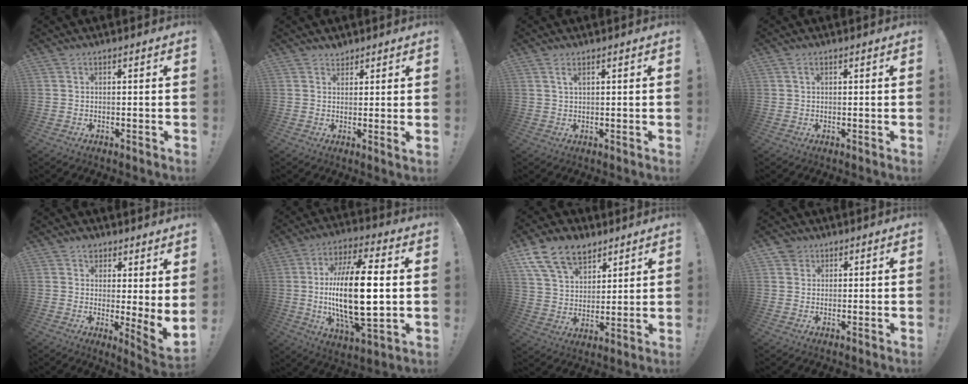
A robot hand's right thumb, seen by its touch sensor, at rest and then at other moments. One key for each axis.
{"total": 2.4, "fx": 2.2, "fy": 0.5, "fz": 0.6, "tx": 0.002, "ty": -0.017, "tz": 0.038}
{"total": 1.9, "fx": 1.0, "fy": 0.5, "fz": 1.5, "tx": -0.026, "ty": -0.001, "tz": 0.016}
{"total": 0.9, "fx": 0.5, "fy": 0.5, "fz": 0.5, "tx": -0.014, "ty": 0.004, "tz": 0.010}
{"total": 4.4, "fx": 2.4, "fy": 0.8, "fz": 3.6, "tx": -0.041, "ty": -0.036, "tz": 0.043}
{"total": 22.6, "fx": 0.0, "fy": 7.4, "fz": 21.3, "tx": -0.419, "ty": -0.013, "tz": -0.012}
{"total": 14.8, "fx": 9.5, "fy": 9.2, "fz": 6.6, "tx": -0.113, "ty": -0.054, "tz": 0.181}
{"total": 2.9, "fx": 1.9, "fy": 2.2, "fz": 0.3, "tx": 0.000, "ty": -0.008, "tz": 0.032}